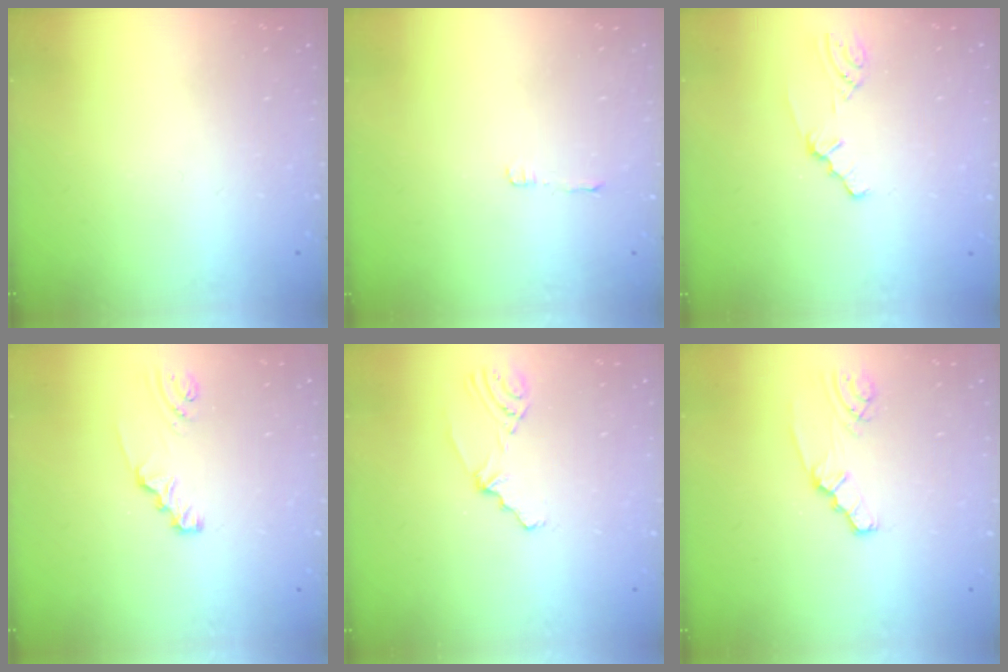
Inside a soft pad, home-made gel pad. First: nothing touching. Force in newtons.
{"total": 2.8, "press": 2.8, "slide": 0.3}
{"total": 1.5, "press": 1.5, "slide": 0.3}
{"total": 2.1, "press": 2.1, "slide": 0.2}
{"total": 4.0, "press": 1.9, "slide": 3.5}
{"total": 2.0, "press": 2.0, "slide": 0.2}